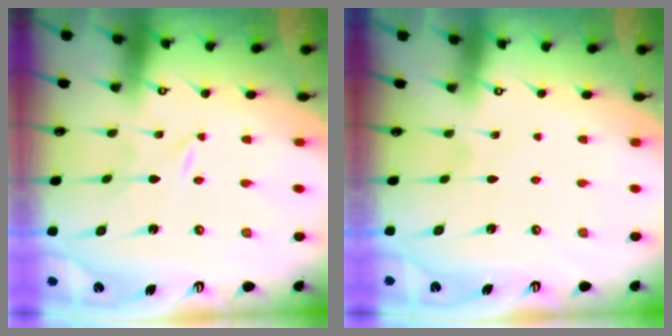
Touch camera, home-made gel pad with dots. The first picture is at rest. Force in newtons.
{"total": 3.7, "press": 3.7, "slide": 0.3}